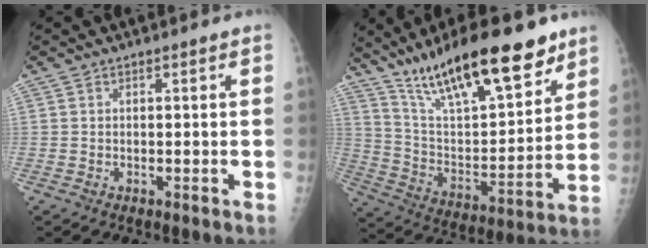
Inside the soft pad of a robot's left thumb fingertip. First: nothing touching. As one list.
[{"total": 24.9, "force": [17.0, 7.6, 16.5], "torque": [-0.239, -0.056, 0.293]}]